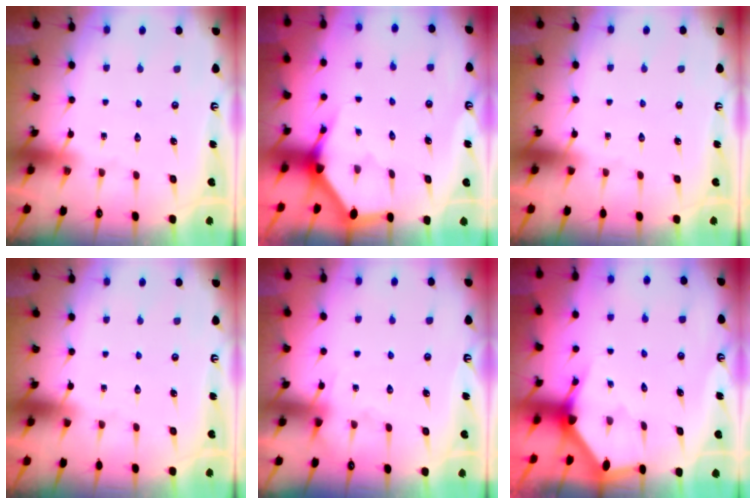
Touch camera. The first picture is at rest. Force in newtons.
{"total": 3.4, "press": 3.4, "slide": 0.3}
{"total": 0.0}
{"total": 0.0}
{"total": 5.1, "press": 5.1, "slide": 0.7}
{"total": 2.6, "press": 2.6, "slide": 0.1}